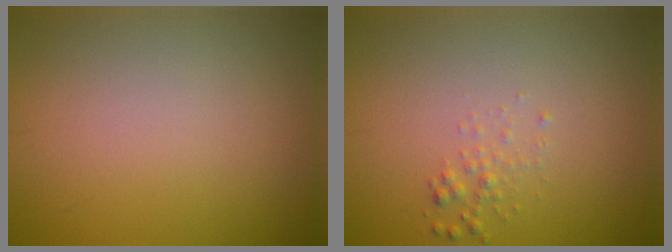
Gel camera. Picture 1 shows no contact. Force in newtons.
{"total": 1.0, "press": 1.0, "slide": 0.0}